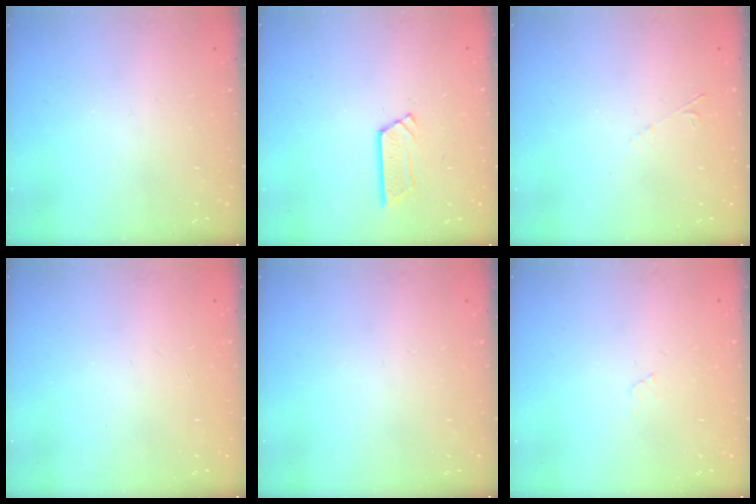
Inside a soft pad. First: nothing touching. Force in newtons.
{"total": 4.7, "press": 4.7, "slide": 0.4}
{"total": 2.9, "press": 2.8, "slide": 0.4}
{"total": 0.0}
{"total": 0.0}
{"total": 2.7, "press": 2.6, "slide": 0.5}